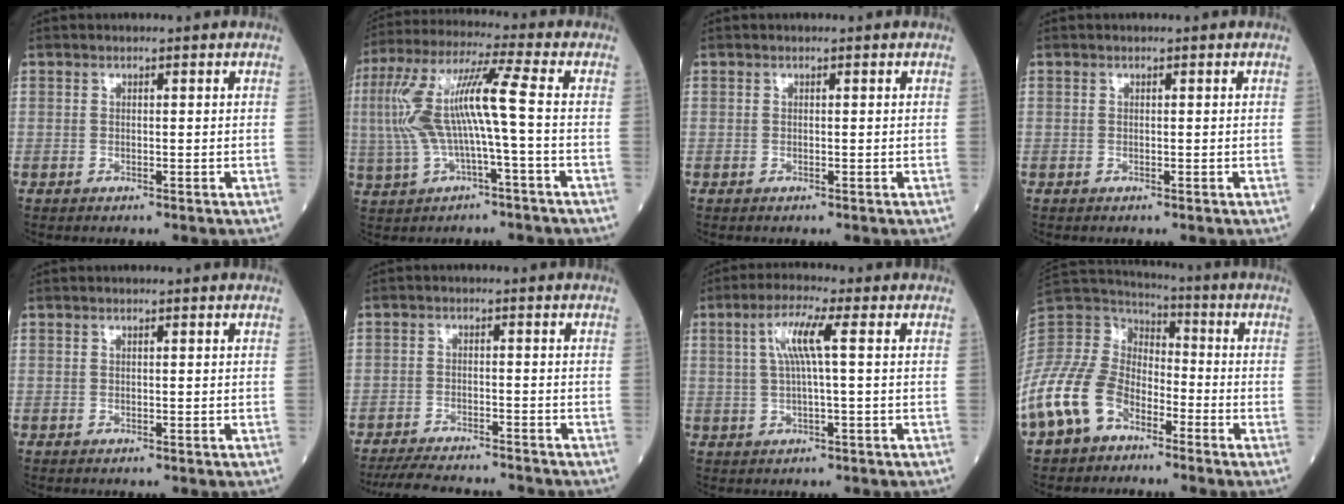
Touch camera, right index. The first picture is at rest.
{"total": 12.5, "force": [-0.5, 0.7, 12.4], "torque": [-0.264, 0.032, -0.012]}
{"total": 0.0}
{"total": 0.0}
{"total": 0.0}
{"total": 10.3, "force": [-9.7, 1.8, 3.0], "torque": [-0.049, -0.006, -0.146]}
{"total": 5.9, "force": [1.3, -0.1, 5.7], "torque": [-0.115, 0.013, 0.028]}
{"total": 17.7, "force": [-10.1, 11.2, 9.3], "torque": [-0.241, 0.022, -0.200]}